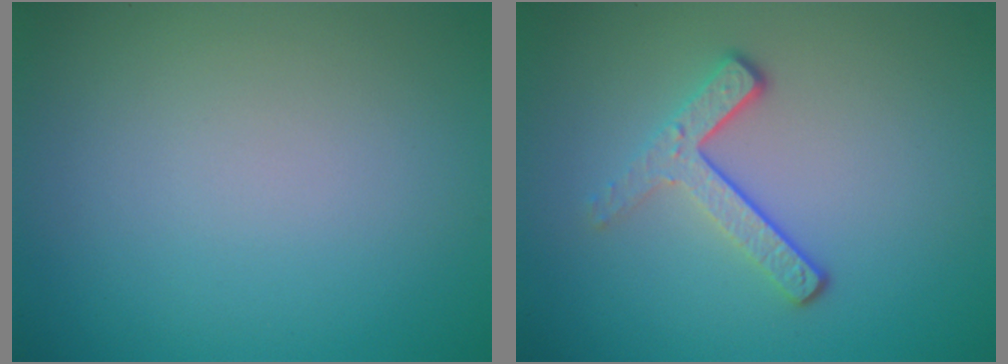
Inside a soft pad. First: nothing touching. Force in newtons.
{"total": 3.2, "press": 2.3, "slide": 2.2}